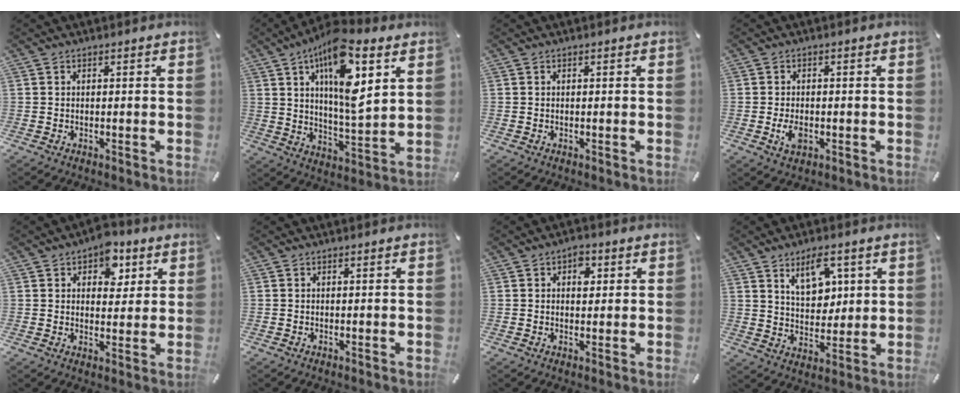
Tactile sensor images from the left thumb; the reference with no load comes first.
{"total": 15.8, "force": [8.0, 5.6, 12.4], "torque": [-0.225, -0.030, 0.129]}
{"total": 0.0}
{"total": 3.6, "force": [-1.1, 2.3, 2.5], "torque": [-0.065, -0.001, -0.022]}
{"total": 8.3, "force": [3.3, 6.5, 4.0], "torque": [-0.043, -0.016, 0.051]}
{"total": 0.0}
{"total": 3.1, "force": [1.1, 2.2, 1.9], "torque": [-0.010, -0.005, 0.011]}
{"total": 9.3, "force": [5.3, 6.0, 4.8], "torque": [-0.068, -0.017, 0.092]}